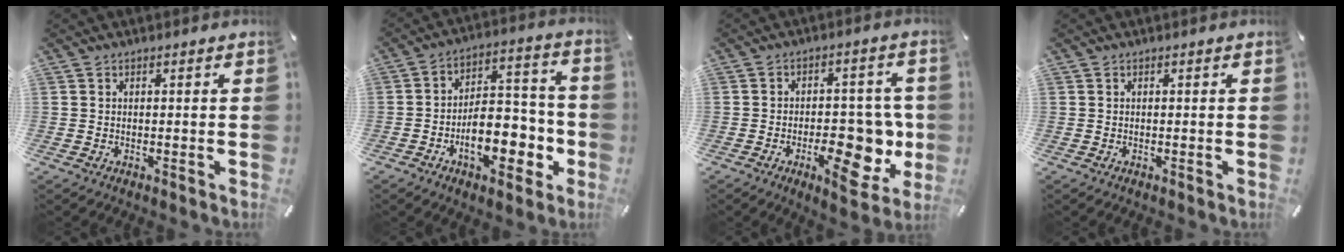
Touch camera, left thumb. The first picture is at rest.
{"total": 14.2, "force": [-5.2, 8.8, 9.8], "torque": [-0.139, 0.011, -0.086]}
{"total": 15.8, "force": [-3.6, 8.4, 12.9], "torque": [-0.161, 0.001, -0.045]}
{"total": 0.0}